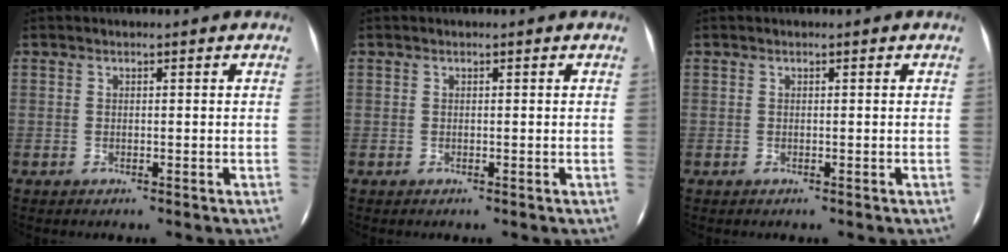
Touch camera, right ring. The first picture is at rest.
{"total": 0.0}
{"total": 0.0}